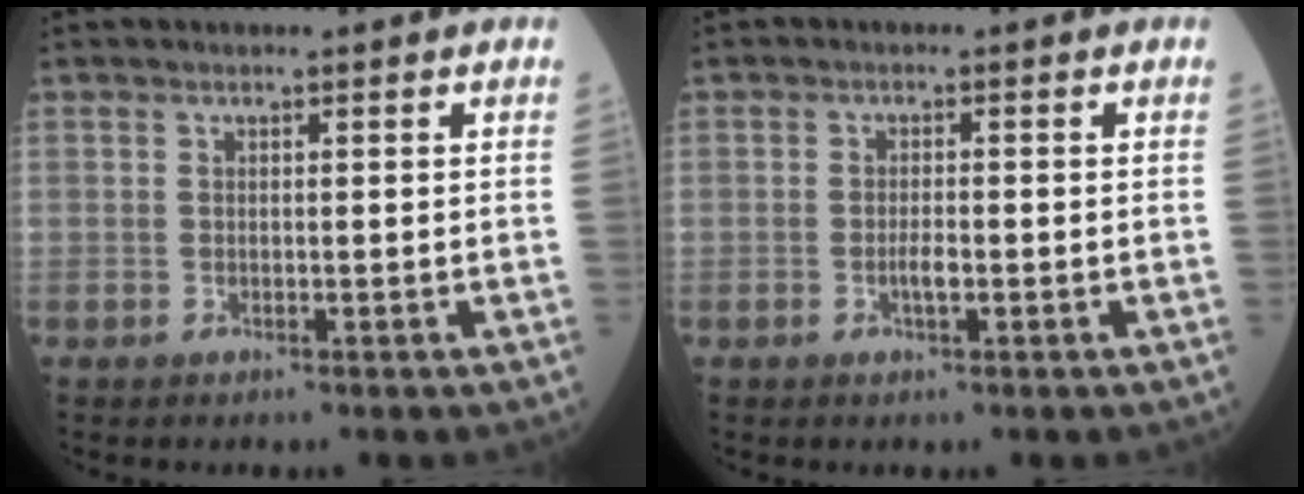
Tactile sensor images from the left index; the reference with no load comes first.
{"total": 1.7, "force": [-0.5, 0.4, 1.6], "torque": [-0.032, 0.000, -0.009]}